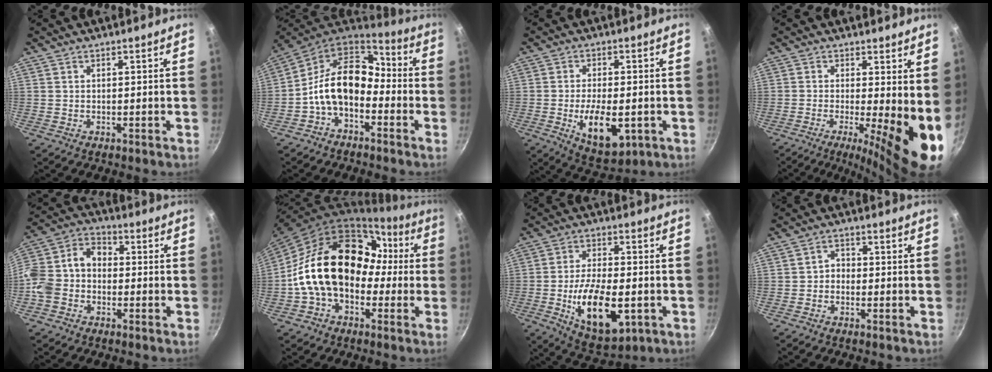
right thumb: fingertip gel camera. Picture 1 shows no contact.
{"total": 14.0, "force": [-3.1, 9.5, 9.8], "torque": [-0.150, 0.057, -0.078]}
{"total": 11.2, "force": [-2.6, 5.4, 9.5], "torque": [-0.143, 0.000, -0.028]}
{"total": 10.6, "force": [-0.9, 2.3, 10.3], "torque": [-0.141, -0.016, -0.015]}
{"total": 12.2, "force": [-2.8, 9.3, 7.3], "torque": [-0.122, 0.053, -0.073]}
{"total": 21.4, "force": [-0.3, 15.3, 15.0], "torque": [-0.221, 0.066, -0.008]}
{"total": 15.5, "force": [-3.6, 7.3, 13.2], "torque": [-0.215, 0.008, -0.051]}
{"total": 2.4, "force": [-0.8, 2.0, 1.1], "torque": [-0.007, 0.015, -0.021]}